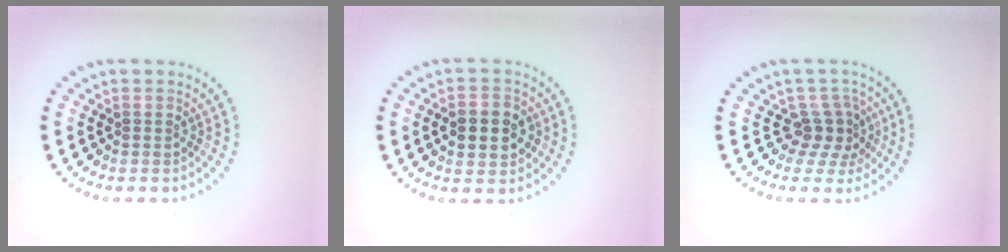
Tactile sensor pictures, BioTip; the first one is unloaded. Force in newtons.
{"total": 4.1, "press": 4.1, "slide": 0.2}
{"total": 2.9, "press": 2.1, "slide": 2.0}